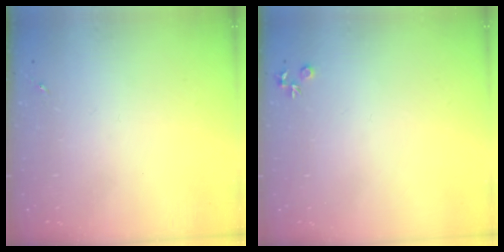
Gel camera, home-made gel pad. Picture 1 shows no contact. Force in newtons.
{"total": 4.0, "press": 4.0, "slide": 0.6}